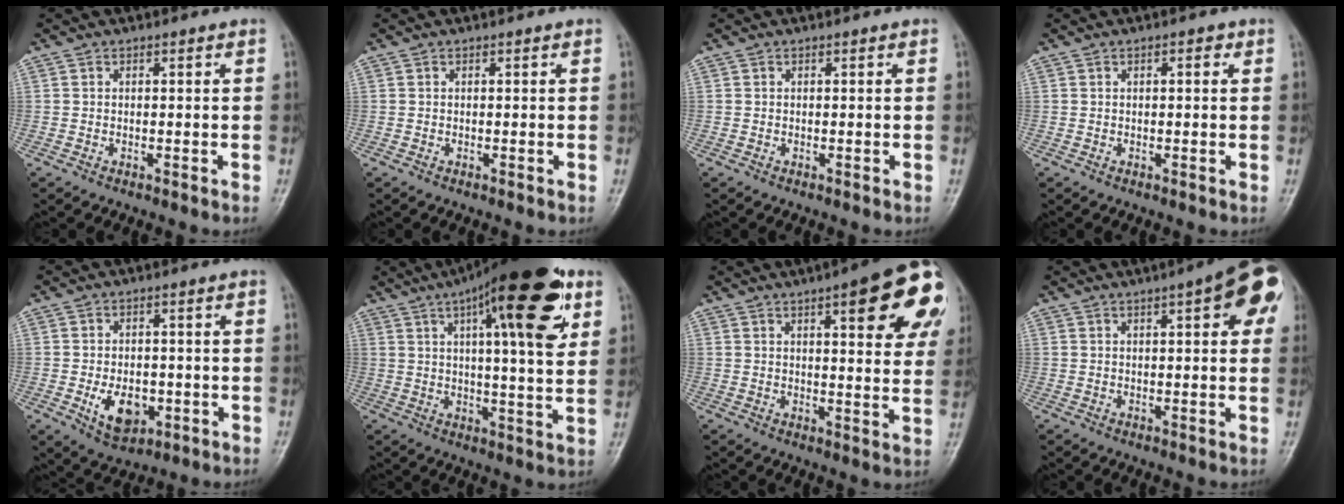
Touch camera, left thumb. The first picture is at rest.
{"total": 0.0}
{"total": 0.0}
{"total": 1.4, "force": [0.5, 0.6, 1.1], "torque": [-0.014, 0.002, 0.004]}
{"total": 7.9, "force": [-2.3, 5.1, 5.6], "torque": [-0.073, 0.005, -0.026]}
{"total": 21.5, "force": [9.4, 5.8, 18.5], "torque": [-0.254, -0.012, 0.131]}
{"total": 18.8, "force": [7.7, 5.6, 16.1], "torque": [-0.175, -0.013, 0.089]}
{"total": 10.8, "force": [4.0, 3.2, 9.5], "torque": [-0.096, 0.009, 0.040]}